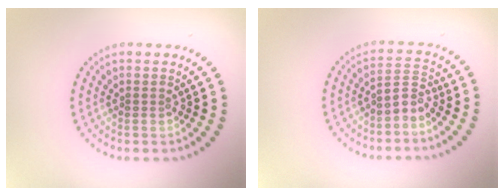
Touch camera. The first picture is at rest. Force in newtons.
{"total": 2.3, "press": 1.5, "slide": 1.7}